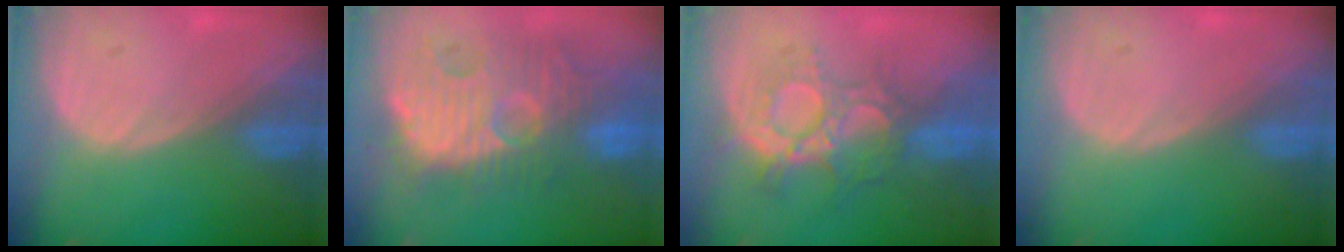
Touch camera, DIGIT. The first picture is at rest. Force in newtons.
{"total": 12.6, "press": 12.1, "slide": 3.6}
{"total": 8.8, "press": 8.5, "slide": 2.3}
{"total": 0.0}